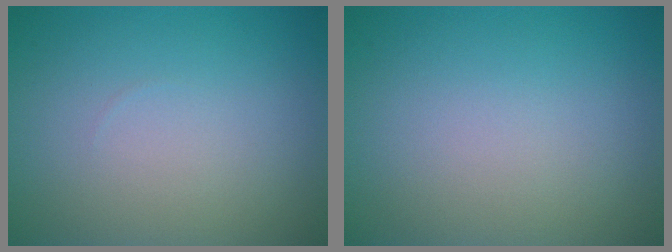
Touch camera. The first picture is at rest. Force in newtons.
{"total": 0.0}